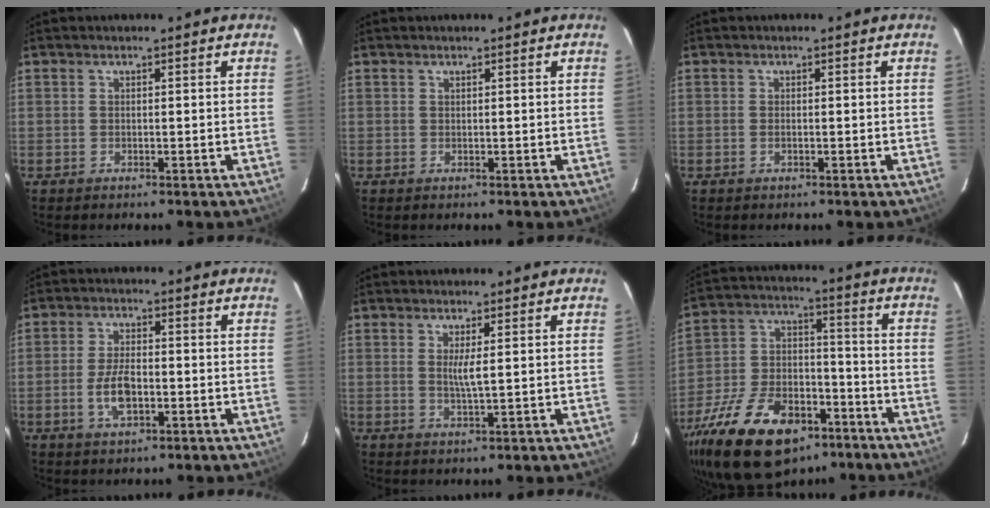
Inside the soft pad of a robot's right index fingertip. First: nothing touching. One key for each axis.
{"total": 0.0}
{"total": 0.6, "fx": -0.2, "fy": 0.2, "fz": 0.5, "tx": -0.011, "ty": 0.000, "tz": -0.004}
{"total": 6.2, "fx": -1.8, "fy": 2.8, "fz": 5.2, "tx": -0.108, "ty": 0.000, "tz": -0.033}
{"total": 2.7, "fx": 0.6, "fy": 0.0, "fz": 2.7, "tx": -0.049, "ty": -0.006, "tz": 0.009}
{"total": 24.8, "fx": -15.2, "fy": 13.3, "fz": 14.4, "tx": -0.302, "ty": -0.007, "tz": -0.242}